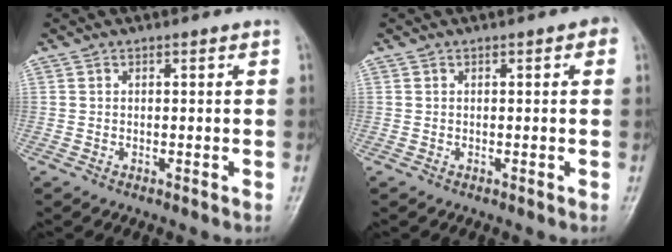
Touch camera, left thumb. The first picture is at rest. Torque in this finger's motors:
{"motor_torque": [0.38, 0.21, 0.29, -0.28, 0.00]}